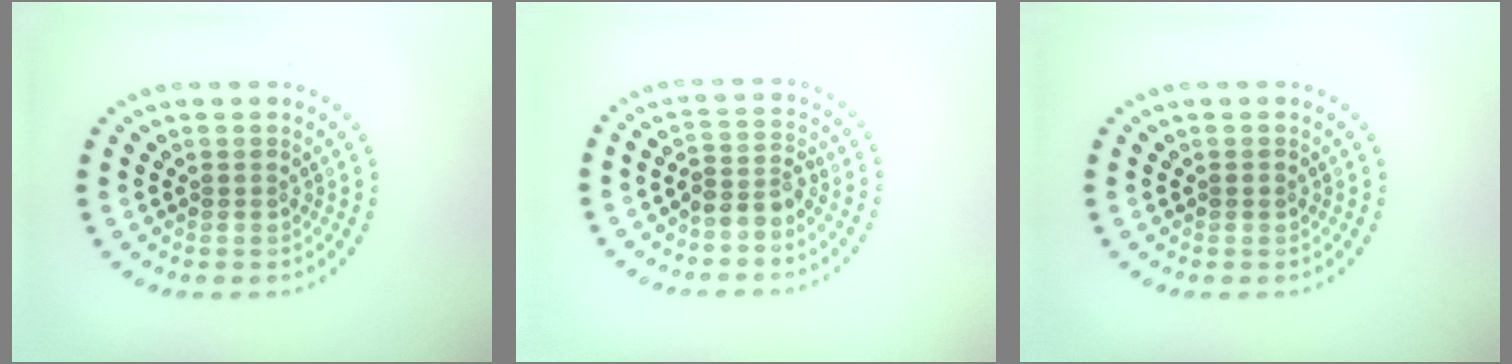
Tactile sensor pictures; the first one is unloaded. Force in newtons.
{"total": 2.2, "press": 1.8, "slide": 1.4}
{"total": 0.5, "press": 0.5, "slide": 0.0}